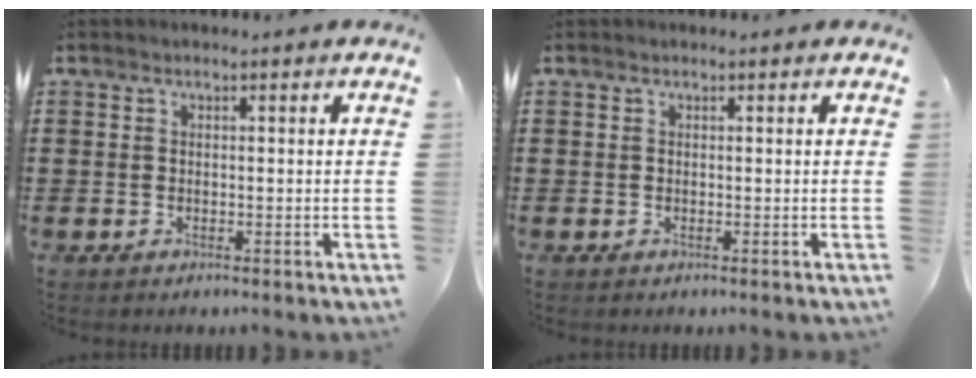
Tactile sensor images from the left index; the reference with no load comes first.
{"total": 0.0}